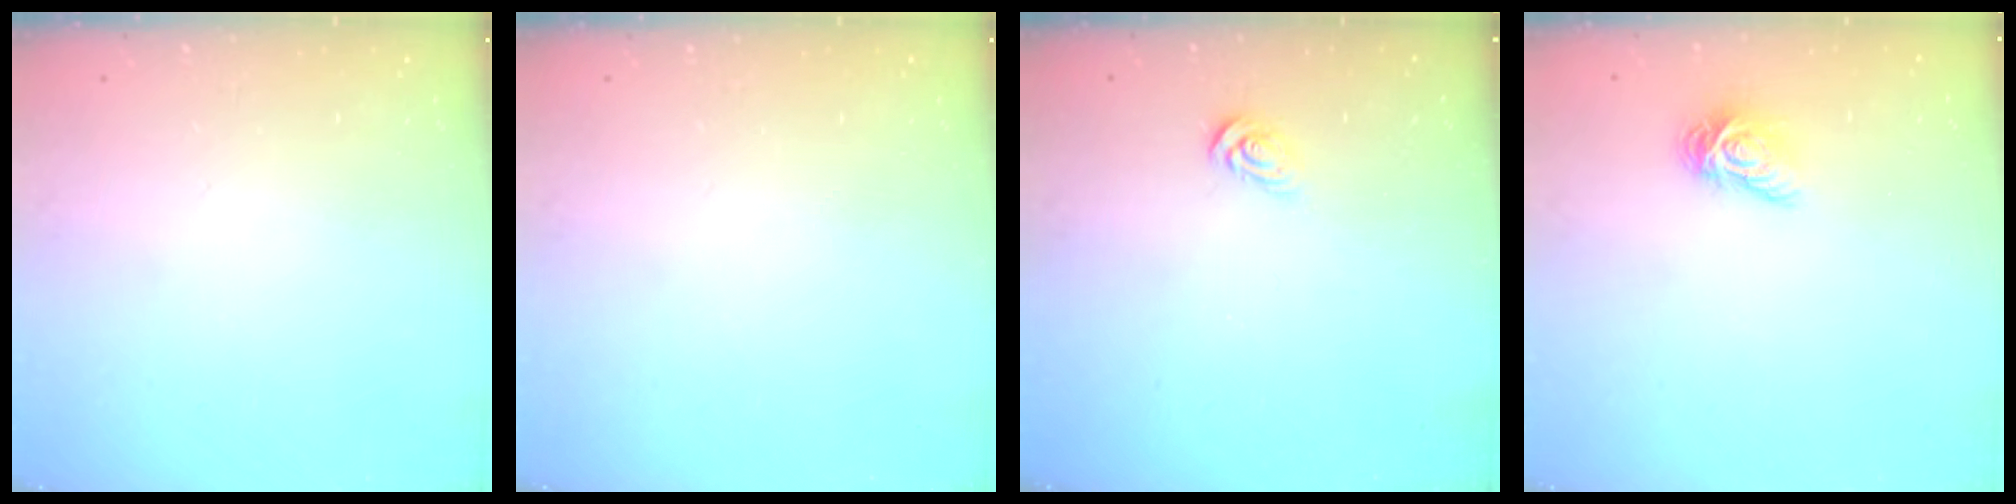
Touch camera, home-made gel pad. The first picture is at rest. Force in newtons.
{"total": 0.0}
{"total": 3.7, "press": 3.7, "slide": 0.4}
{"total": 6.3, "press": 6.3, "slide": 0.1}